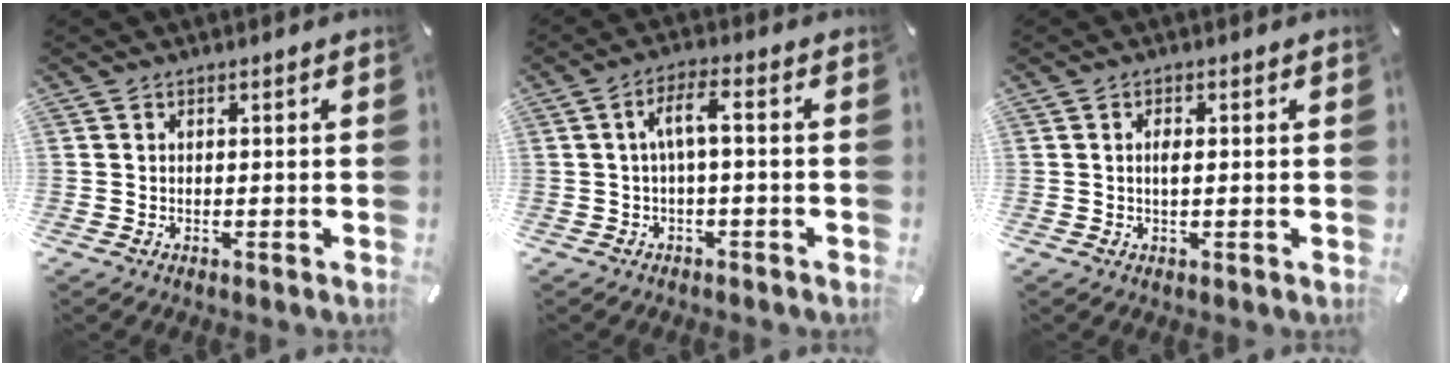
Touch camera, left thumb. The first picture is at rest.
{"total": 5.8, "force": [-0.2, 1.6, 5.6], "torque": [-0.112, 0.010, -0.008]}
{"total": 2.0, "force": [0.1, 0.7, 1.9], "torque": [-0.037, 0.001, 0.000]}